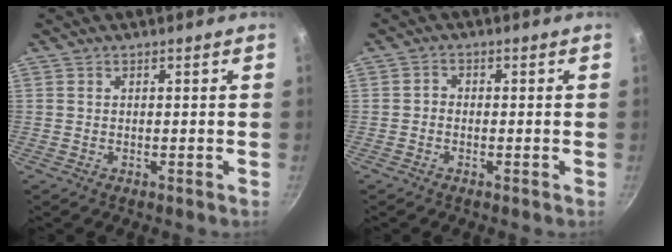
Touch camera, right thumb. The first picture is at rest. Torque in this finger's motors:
{"motor_torque": [-0.08, -0.05, 0.25, 0.11, 0.05]}